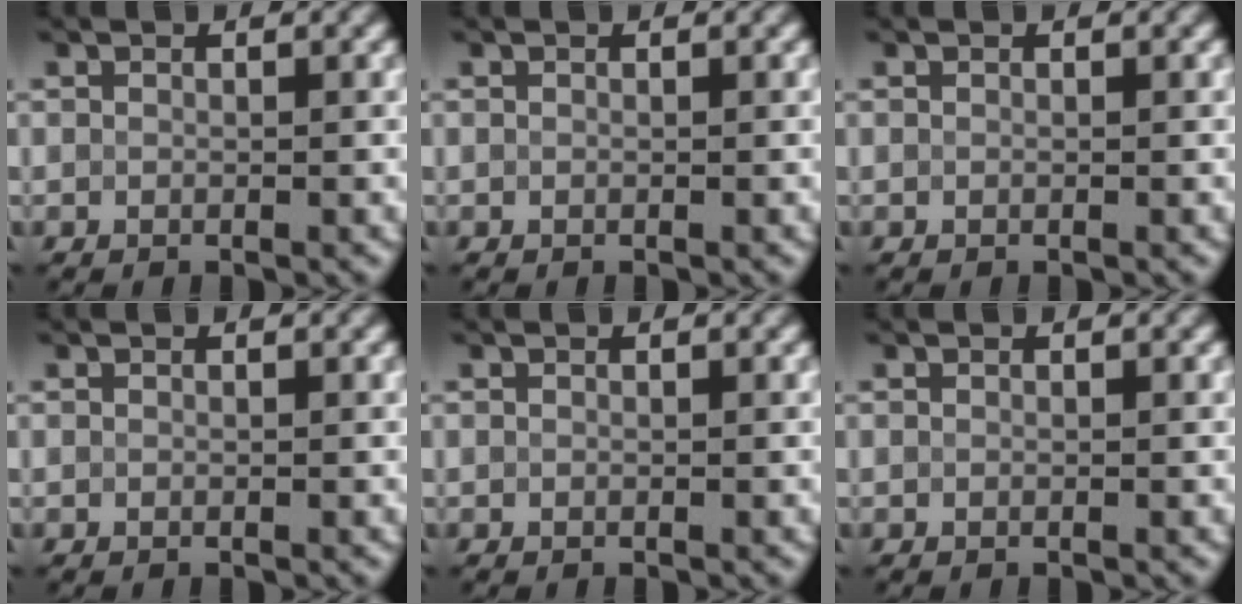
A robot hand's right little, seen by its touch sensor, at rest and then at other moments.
{"total": 0.0}
{"total": 0.0}
{"total": 0.0}
{"total": 0.0}
{"total": 0.0}